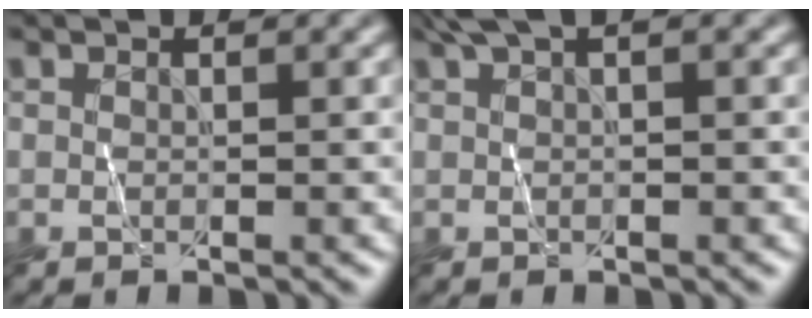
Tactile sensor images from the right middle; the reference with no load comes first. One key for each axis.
{"total": 2.4, "fx": 1.4, "fy": 0.5, "fz": 1.9, "tx": -0.033, "ty": 0.004, "tz": 0.025}